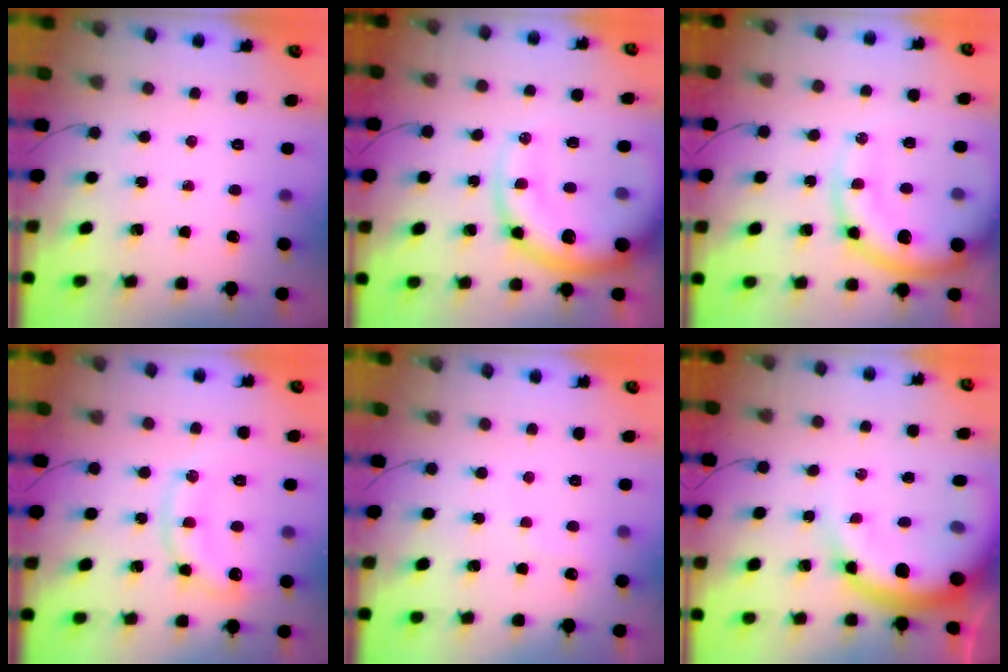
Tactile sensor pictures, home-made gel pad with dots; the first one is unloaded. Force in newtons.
{"total": 18.7, "press": 18.2, "slide": 4.3}
{"total": 15.3, "press": 14.8, "slide": 3.8}
{"total": 11.5, "press": 11.5, "slide": 1.0}
{"total": 5.6, "press": 5.4, "slide": 1.1}
{"total": 16.5, "press": 16.1, "slide": 3.8}